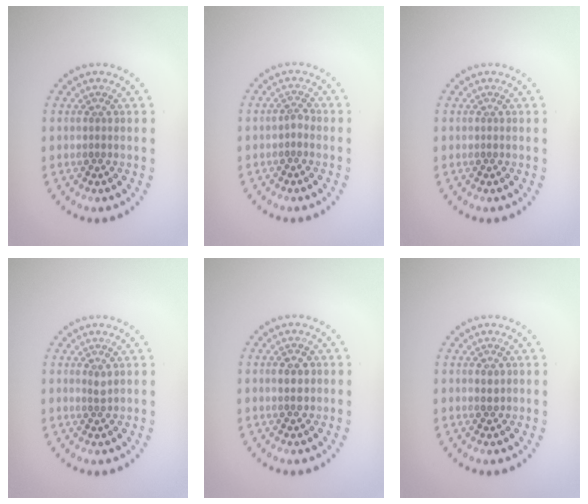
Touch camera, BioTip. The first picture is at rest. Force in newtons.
{"total": 0.9, "press": 0.7, "slide": 0.7}
{"total": 0.0}
{"total": 0.7, "press": 0.6, "slide": 0.4}
{"total": 1.4, "press": 1.4, "slide": 0.2}
{"total": 0.8, "press": 0.8, "slide": 0.1}